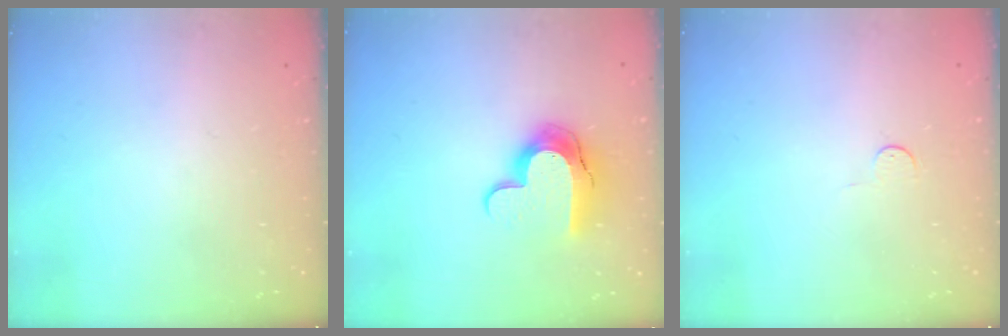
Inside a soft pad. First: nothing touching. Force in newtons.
{"total": 12.3, "press": 12.2, "slide": 1.0}
{"total": 3.2, "press": 3.2, "slide": 0.4}